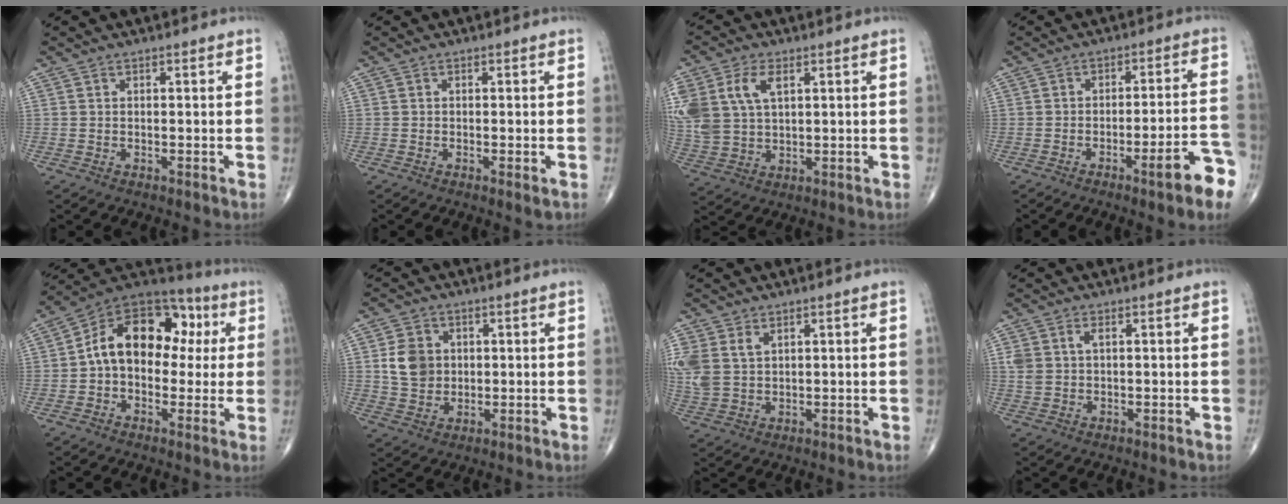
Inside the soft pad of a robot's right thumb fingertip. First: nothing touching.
{"total": 1.2, "force": [-0.4, 0.2, 1.1], "torque": [-0.023, -0.006, -0.008]}
{"total": 13.7, "force": [4.6, 8.5, 9.7], "torque": [-0.234, -0.001, 0.097]}
{"total": 10.1, "force": [-5.2, 1.1, 8.6], "torque": [-0.108, 0.030, -0.071]}
{"total": 17.5, "force": [1.8, 11.9, 12.6], "torque": [-0.157, 0.047, 0.016]}
{"total": 7.2, "force": [1.1, 5.9, 3.9], "torque": [-0.053, -0.003, 0.024]}
{"total": 8.2, "force": [3.0, 5.6, 5.2], "torque": [-0.130, 0.001, 0.073]}
{"total": 3.2, "force": [0.9, 1.8, 2.5], "torque": [-0.063, 0.009, 0.022]}